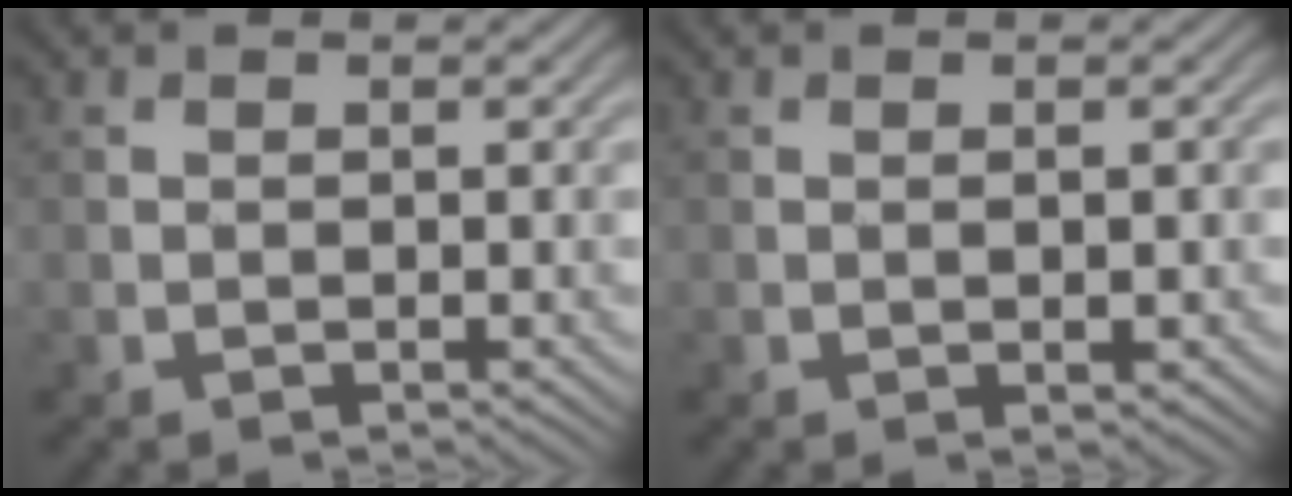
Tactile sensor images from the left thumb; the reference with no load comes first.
{"total": 1.2, "force": [-0.1, 0.3, 1.1], "torque": [-0.016, 0.001, 0.000]}